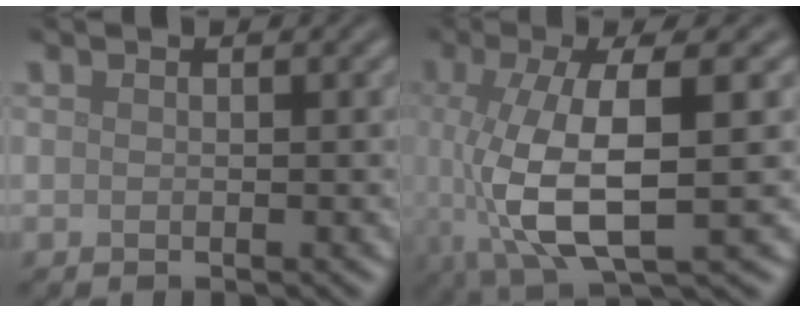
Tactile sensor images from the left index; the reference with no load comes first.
{"total": 9.0, "force": [-0.9, 2.9, 8.5], "torque": [-0.165, -0.007, -0.015]}